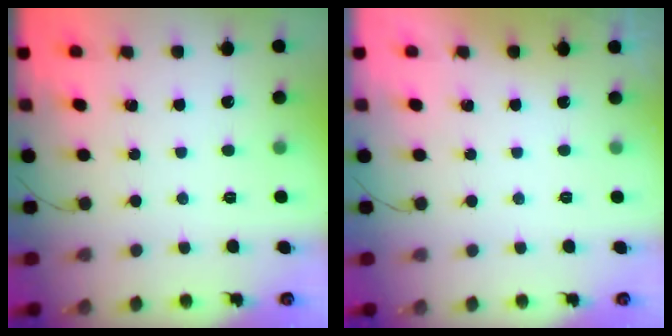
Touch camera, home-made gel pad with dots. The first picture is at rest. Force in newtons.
{"total": 0.0}